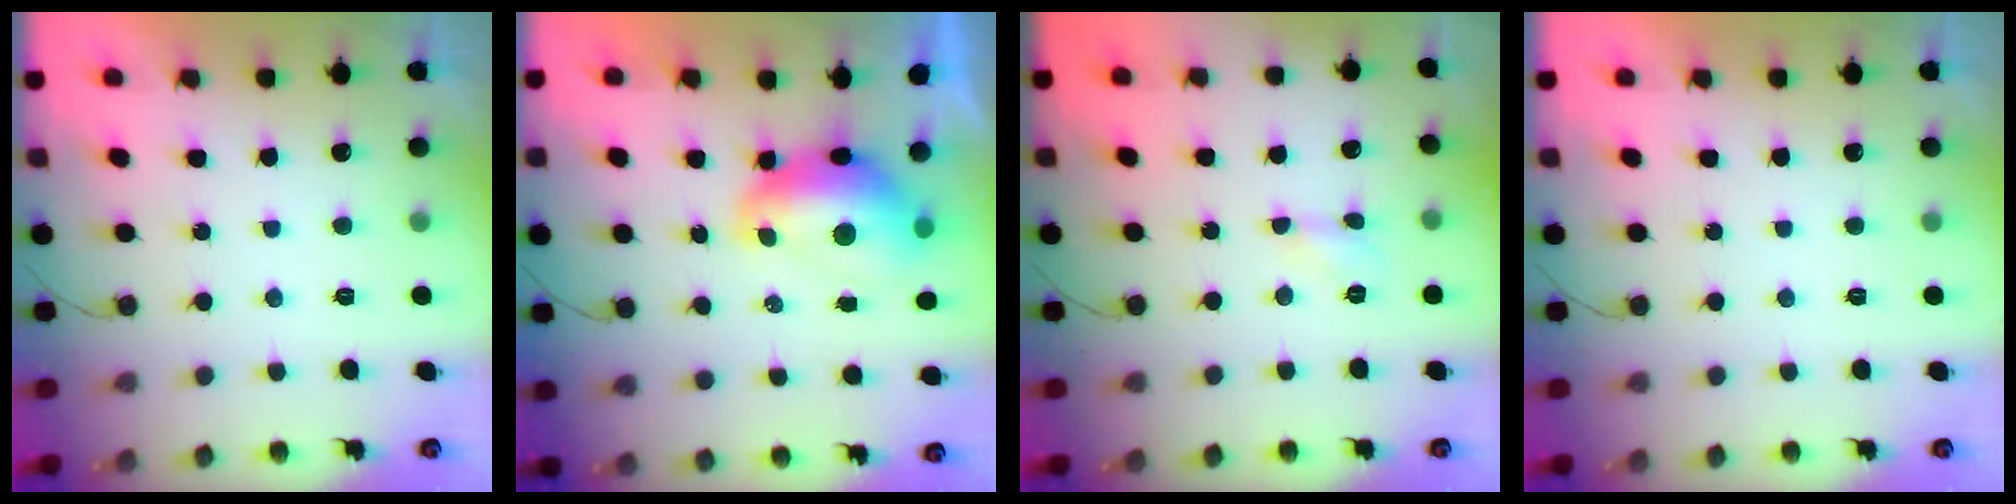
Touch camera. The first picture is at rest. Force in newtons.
{"total": 10.1, "press": 10.0, "slide": 1.4}
{"total": 3.6, "press": 3.6, "slide": 0.5}
{"total": 0.0}